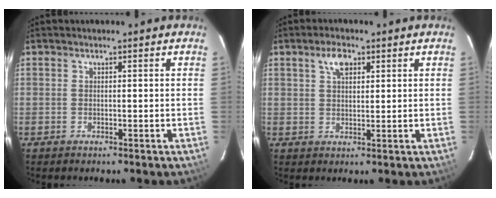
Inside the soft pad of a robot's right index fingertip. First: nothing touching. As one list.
[{"total": 3.8, "force": [2.0, 2.0, 2.6], "torque": [-0.047, 0.010, 0.037]}]